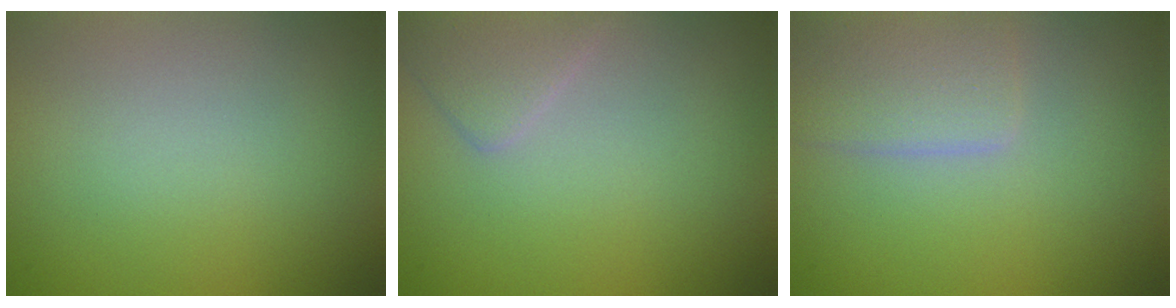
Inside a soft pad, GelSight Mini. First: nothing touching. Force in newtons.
{"total": 2.2, "press": 2.2, "slide": 0.2}
{"total": 3.2, "press": 3.2, "slide": 0.1}